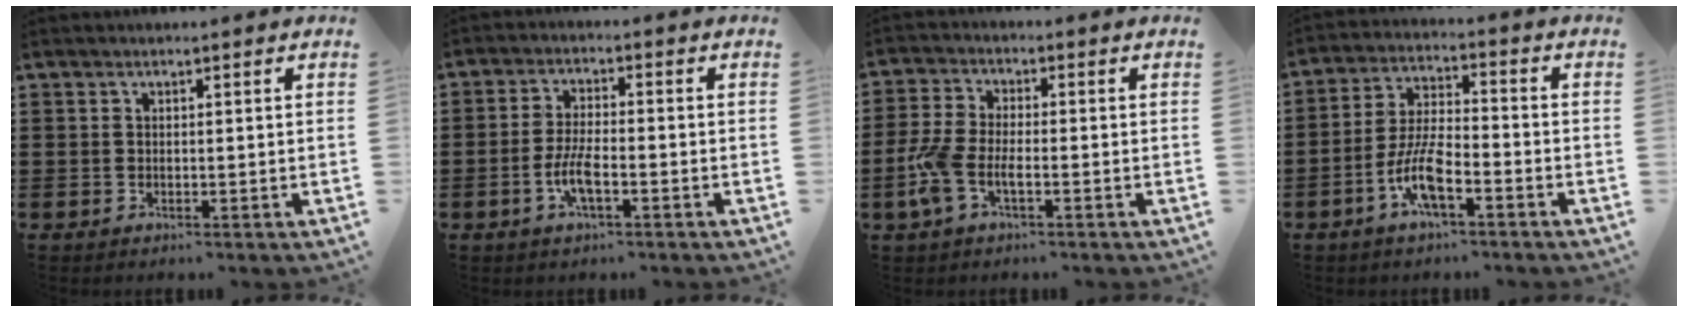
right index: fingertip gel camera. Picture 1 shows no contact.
{"total": 4.9, "force": [-1.9, 1.4, 4.3], "torque": [-0.100, -0.005, -0.042]}
{"total": 5.4, "force": [-1.9, 2.2, 4.6], "torque": [-0.119, -0.009, -0.043]}
{"total": 8.1, "force": [-4.0, 2.4, 6.6], "torque": [-0.154, -0.008, -0.080]}